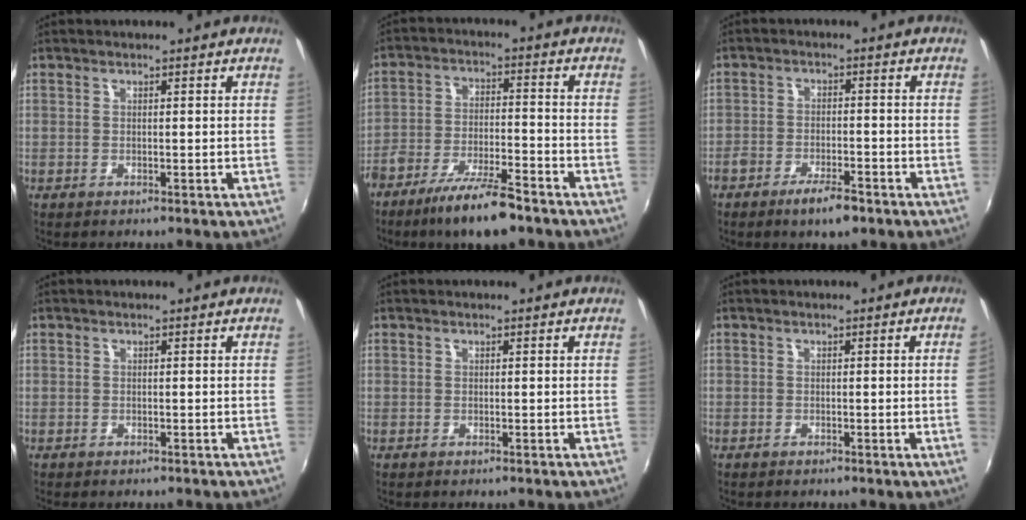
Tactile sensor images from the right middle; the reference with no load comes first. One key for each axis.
{"total": 11.6, "fx": -8.7, "fy": 2.5, "fz": 7.2, "tx": -0.149, "ty": -0.015, "tz": -0.152}
{"total": 6.3, "fx": -4.5, "fy": 1.7, "fz": 4.0, "tx": -0.097, "ty": -0.008, "tz": -0.077}
{"total": 0.5, "fx": -0.4, "fy": 0.4, "fz": 0.0, "tx": -0.001, "ty": 0.000, "tz": -0.007}
{"total": 0.0}
{"total": 1.6, "fx": 0.0, "fy": -1.0, "fz": 1.2, "tx": -0.011, "ty": -0.013, "tz": 0.003}